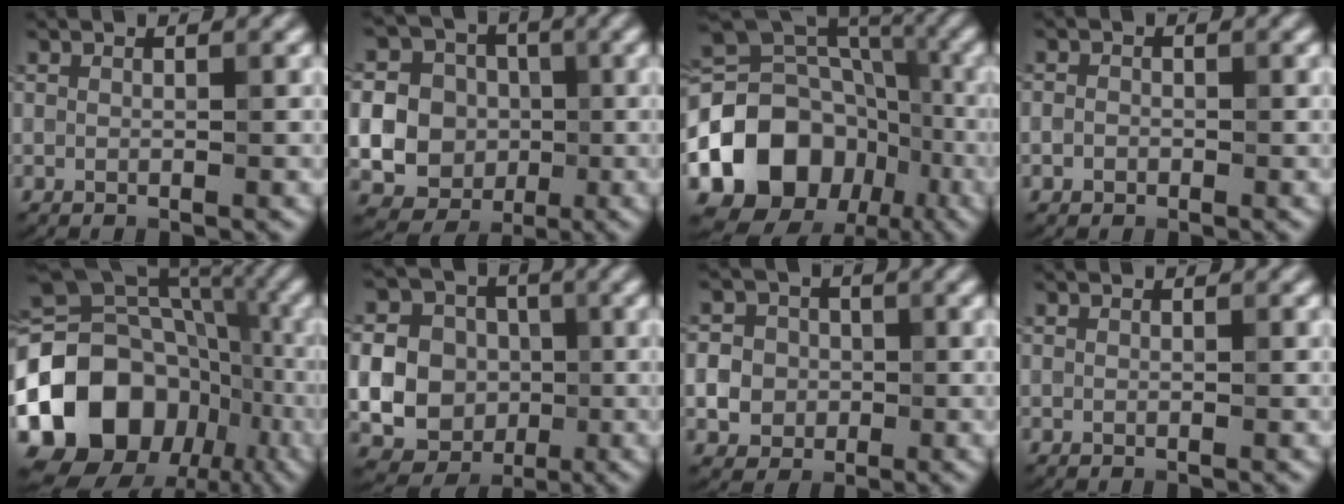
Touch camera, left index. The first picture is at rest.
{"total": 19.9, "force": [-1.6, 19.1, 5.5], "torque": [-0.160, -0.005, -0.058]}
{"total": 13.5, "force": [-4.8, 10.5, 7.0], "torque": [-0.145, 0.007, -0.091]}
{"total": 1.0, "force": [-0.3, 0.8, 0.4], "torque": [0.012, 0.007, -0.012]}
{"total": 17.7, "force": [-6.2, 13.9, 9.1], "torque": [-0.188, 0.014, -0.107]}
{"total": 18.9, "force": [-1.6, 18.0, 5.4], "torque": [-0.155, -0.012, -0.053]}
{"total": 6.6, "force": [-1.2, 6.1, 2.1], "torque": [-0.032, 0.012, -0.049]}
{"total": 0.0}